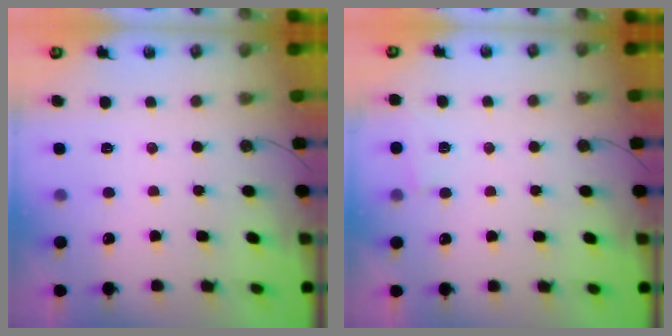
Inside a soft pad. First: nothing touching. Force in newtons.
{"total": 2.1, "press": 2.1, "slide": 0.4}